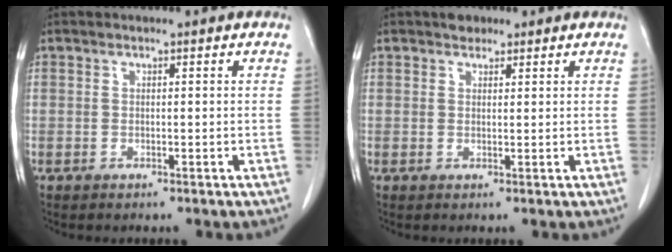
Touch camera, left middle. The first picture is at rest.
{"total": 1.9, "force": [1.4, 1.2, 0.5], "torque": [-0.010, 0.006, 0.020]}